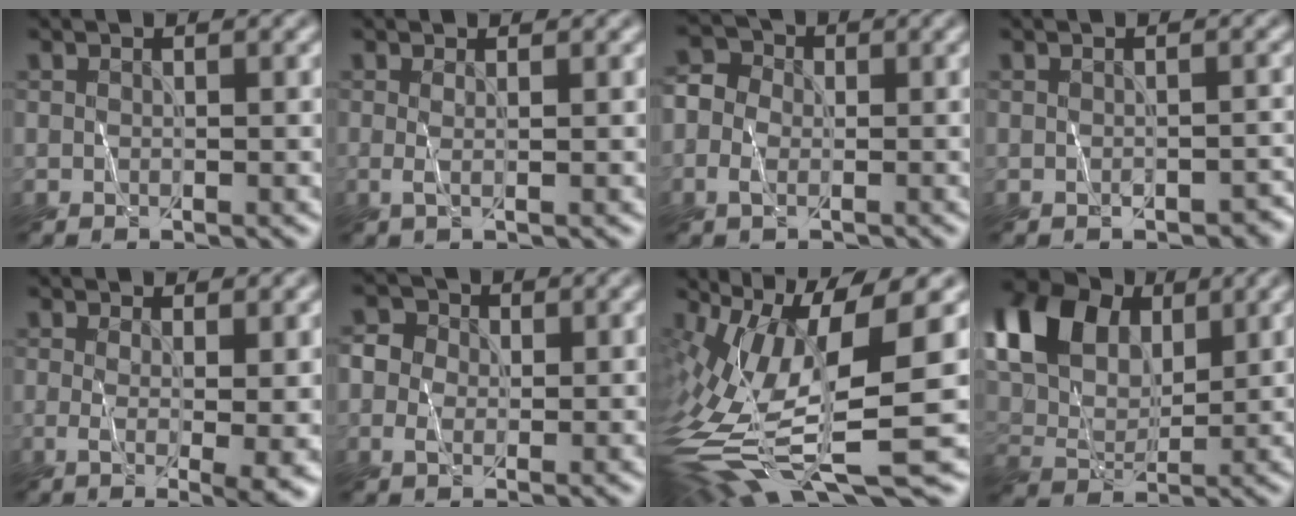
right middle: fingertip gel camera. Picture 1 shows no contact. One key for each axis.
{"total": 1.2, "fx": 0.1, "fy": 0.4, "fz": 1.1, "tx": -0.017, "ty": 0.000, "tz": -0.001}
{"total": 3.6, "fx": -1.3, "fy": 2.9, "fz": 1.7, "tx": -0.029, "ty": 0.008, "tz": -0.030}
{"total": 1.1, "fx": -0.7, "fy": 0.7, "fz": 0.5, "tx": -0.008, "ty": -0.002, "tz": -0.008}
{"total": 4.4, "fx": 0.1, "fy": 1.0, "fz": 4.3, "tx": -0.060, "ty": -0.008, "tz": 0.005}
{"total": 2.9, "fx": 0.3, "fy": 2.5, "fz": 1.6, "tx": -0.027, "ty": 0.006, "tz": -0.005}
{"total": 14.1, "fx": -0.8, "fy": 4.9, "fz": 13.2, "tx": -0.270, "ty": -0.011, "tz": -0.001}
{"total": 12.7, "fx": 6.1, "fy": 7.7, "fz": 8.1, "tx": -0.187, "ty": 0.031, "tz": 0.098}